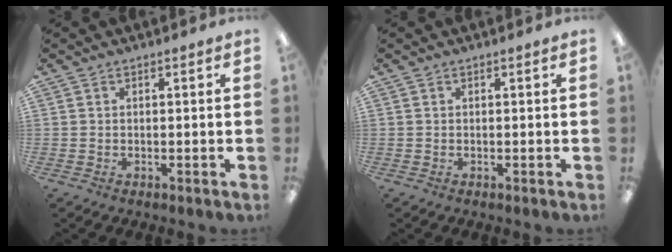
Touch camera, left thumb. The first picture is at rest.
{"total": 0.0}